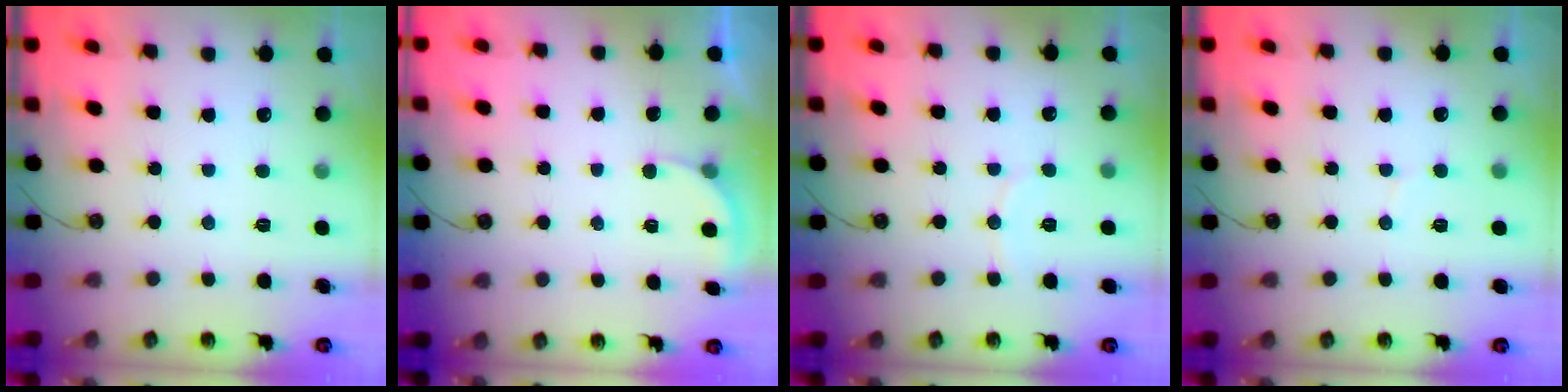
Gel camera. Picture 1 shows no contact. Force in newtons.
{"total": 2.1, "press": 2.1, "slide": 0.2}
{"total": 4.8, "press": 4.7, "slide": 0.3}
{"total": 4.5, "press": 4.5, "slide": 0.4}